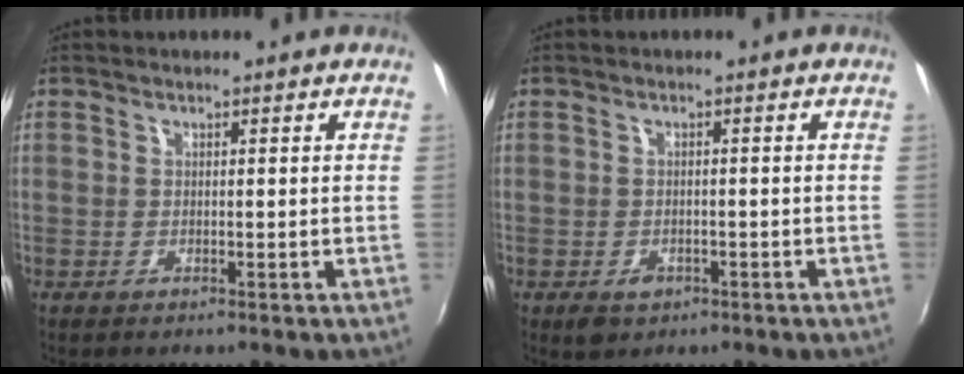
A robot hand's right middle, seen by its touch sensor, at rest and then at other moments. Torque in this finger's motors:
{"motor_torque": [0.44, -0.37, 0.11, 0.04]}